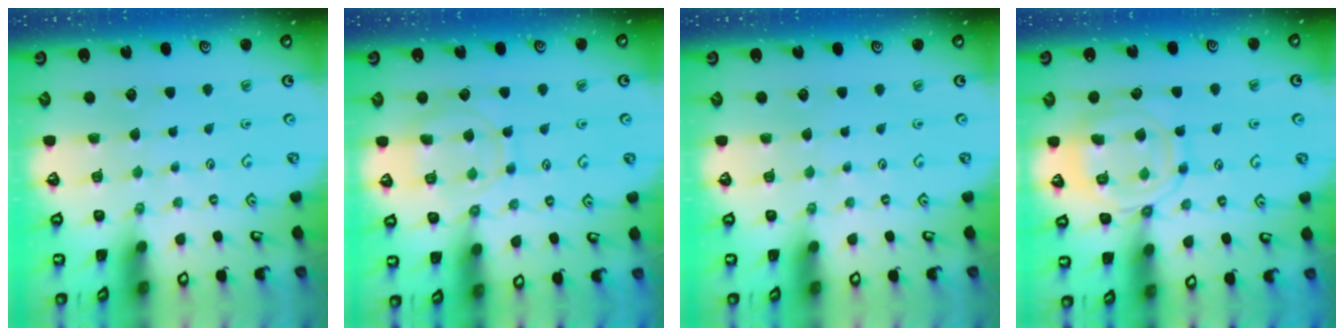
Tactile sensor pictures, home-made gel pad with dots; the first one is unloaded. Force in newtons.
{"total": 10.5, "press": 10.4, "slide": 0.8}
{"total": 0.0}
{"total": 12.4, "press": 12.3, "slide": 1.3}